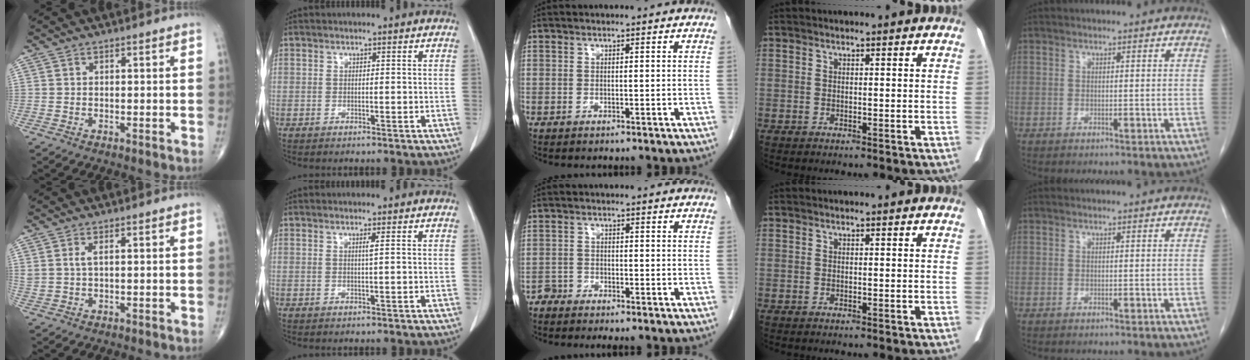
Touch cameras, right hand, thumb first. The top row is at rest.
{"thumb": {"total": 1.9, "force": [0.8, 0.6, 1.6], "torque": [-0.041, 0.002, 0.021]}, "index": {"total": 0.9, "force": [0.3, -0.3, 0.8], "torque": [-0.017, -0.001, 0.005]}, "middle": {"total": 1.6, "force": [-1.6, 0.2, -0.1], "torque": [0.004, -0.001, -0.028]}}